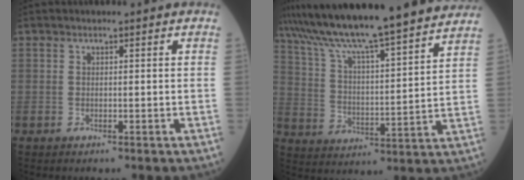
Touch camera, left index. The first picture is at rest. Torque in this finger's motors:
{"motor_torque": [0.56, -0.94, 1.05, 0.21]}